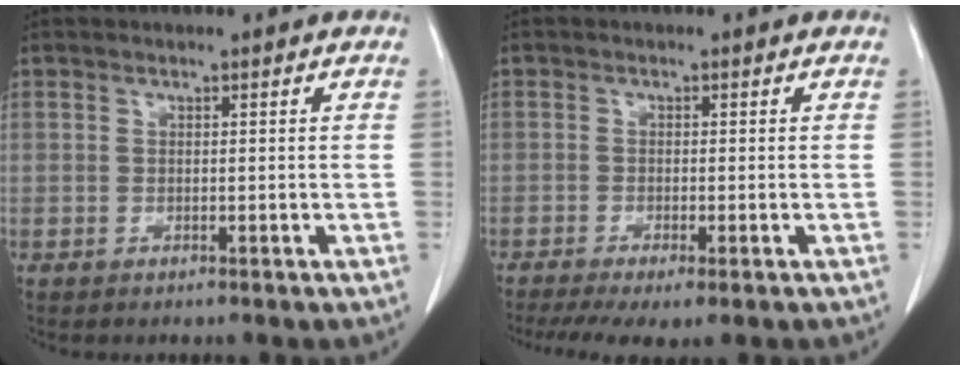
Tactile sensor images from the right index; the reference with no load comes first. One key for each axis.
{"total": 7.0, "fx": -4.8, "fy": 1.3, "fz": 4.9, "tx": -0.077, "ty": -0.016, "tz": -0.079}